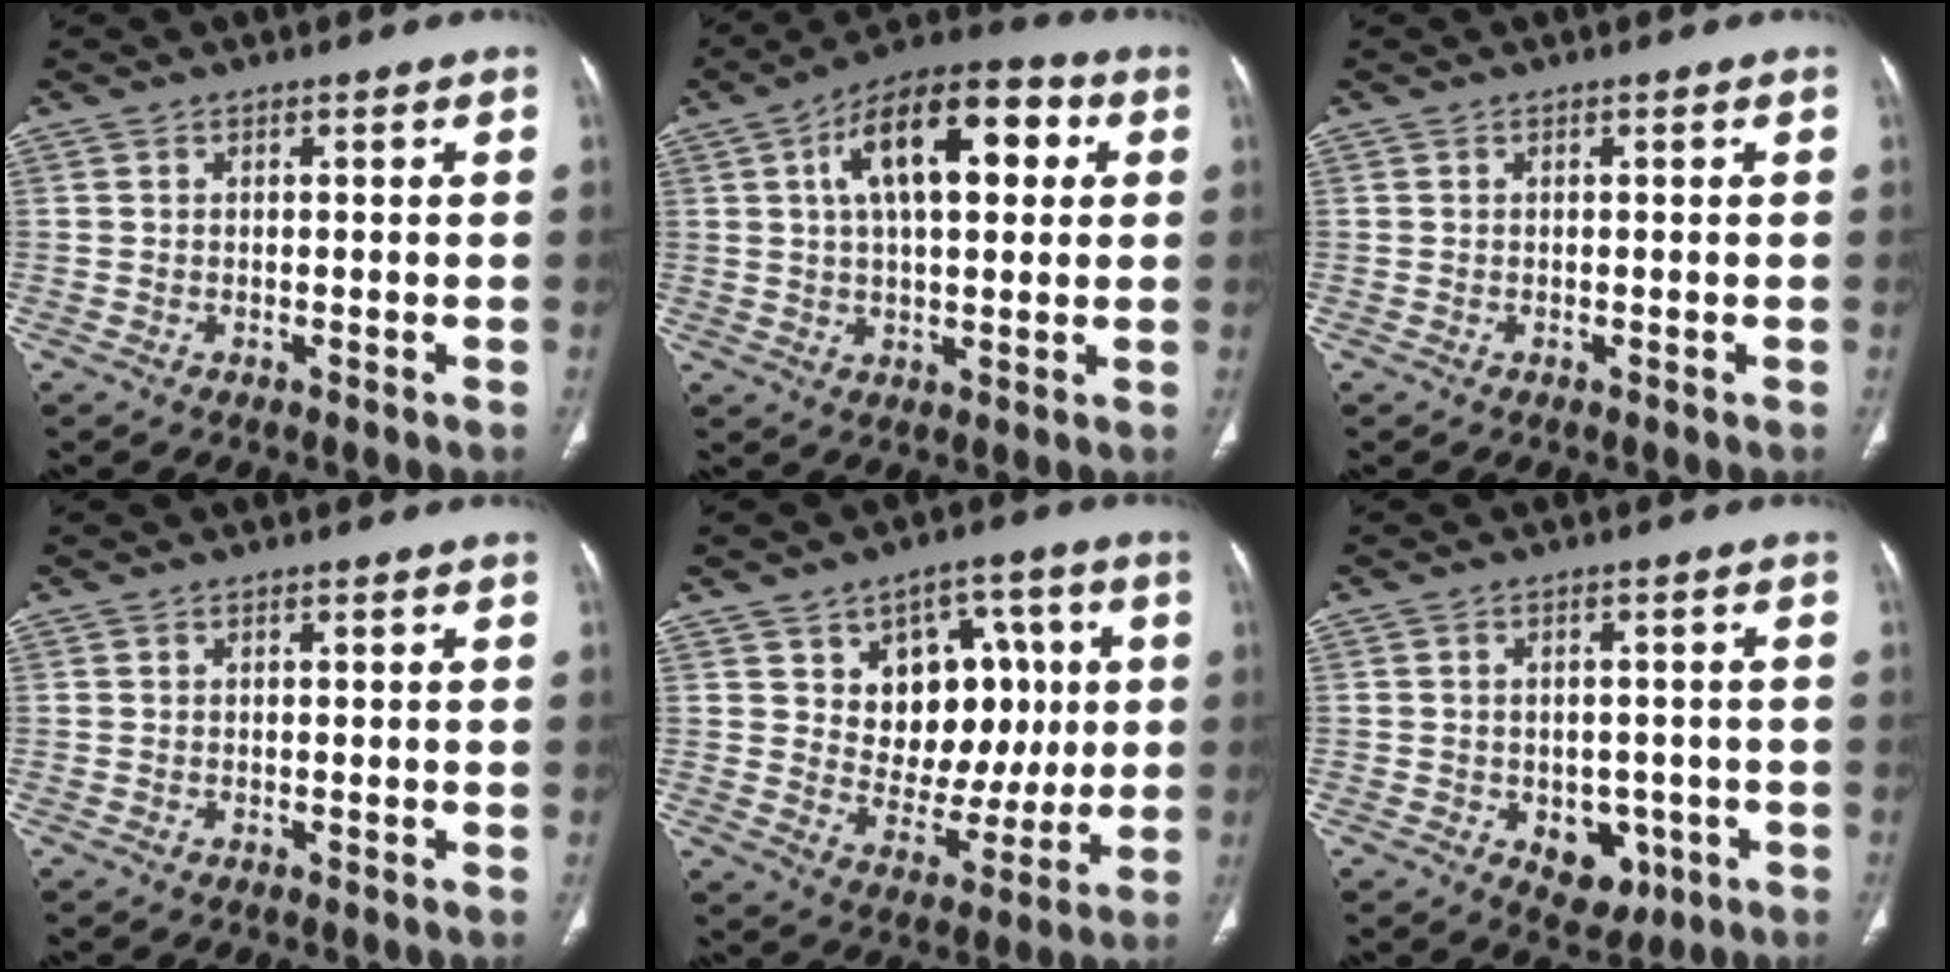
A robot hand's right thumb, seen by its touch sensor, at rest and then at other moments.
{"total": 17.0, "force": [4.8, 7.9, 14.2], "torque": [-0.204, 0.018, 0.070]}
{"total": 0.0}
{"total": 0.0}
{"total": 15.8, "force": [3.7, 11.0, 10.7], "torque": [-0.090, -0.009, 0.067]}
{"total": 7.0, "force": [-2.2, 5.1, 4.2], "torque": [-0.023, 0.011, -0.017]}